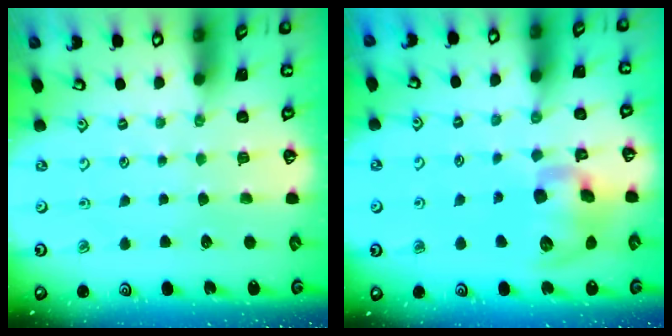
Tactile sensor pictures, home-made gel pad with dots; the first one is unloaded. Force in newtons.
{"total": 12.2, "press": 12.0, "slide": 2.1}